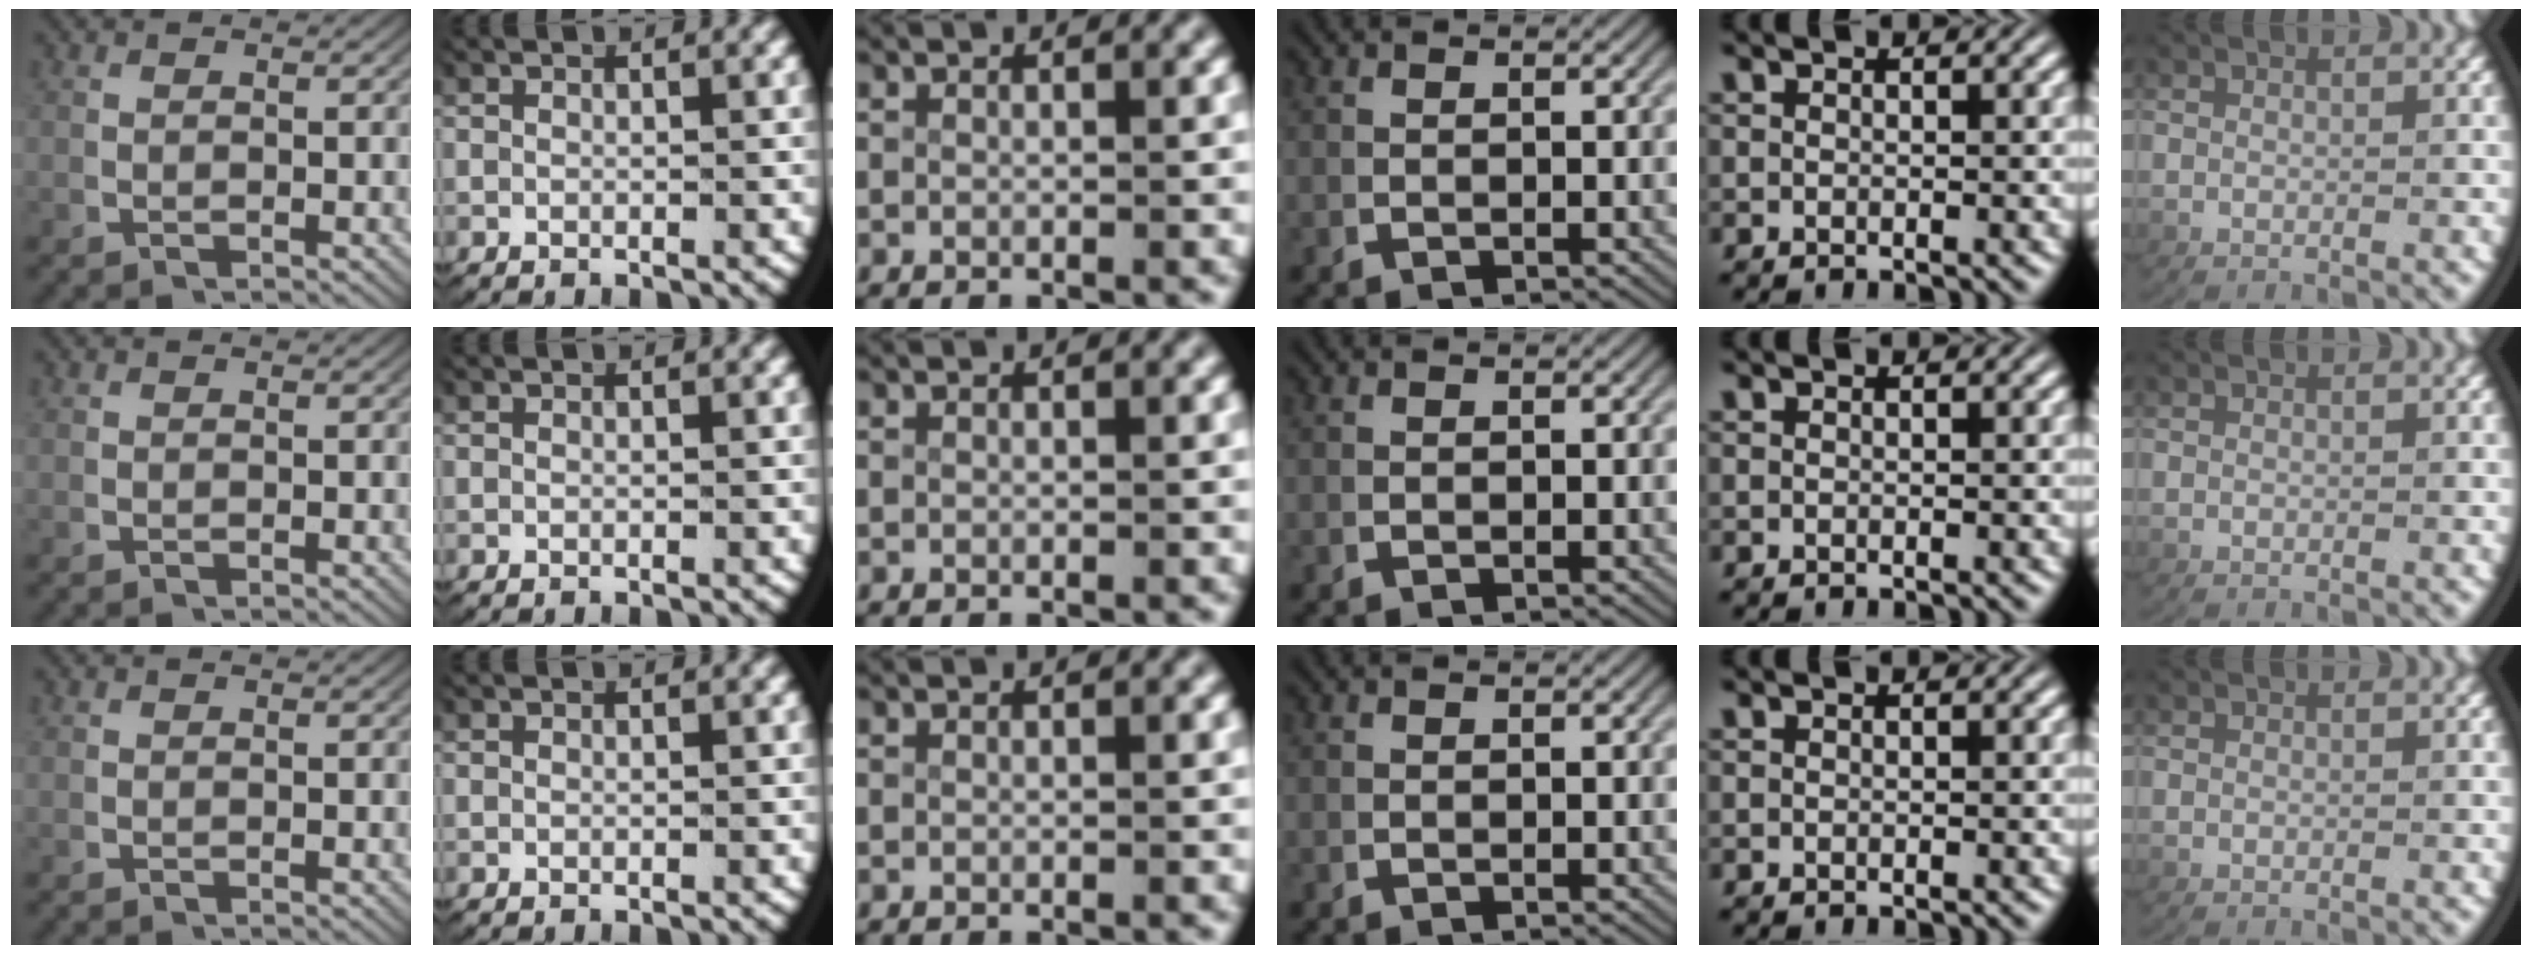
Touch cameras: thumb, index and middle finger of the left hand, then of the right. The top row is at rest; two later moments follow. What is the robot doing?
{"motion": "lift_and_place", "object": "plastic wrap"}